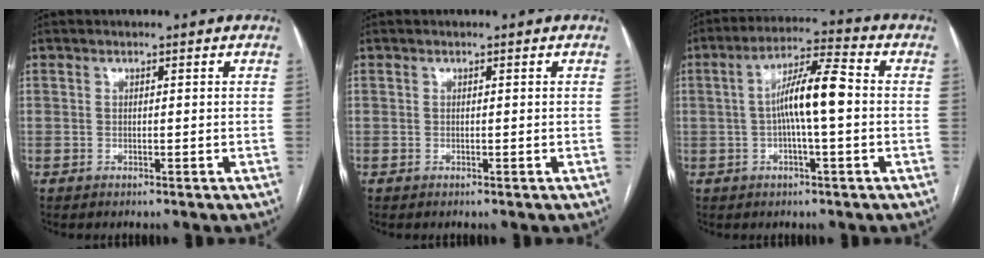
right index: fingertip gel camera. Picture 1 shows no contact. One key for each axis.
{"total": 0.0}
{"total": 8.9, "fx": -0.3, "fy": 0.9, "fz": 8.9, "tx": -0.162, "ty": 0.020, "tz": -0.011}